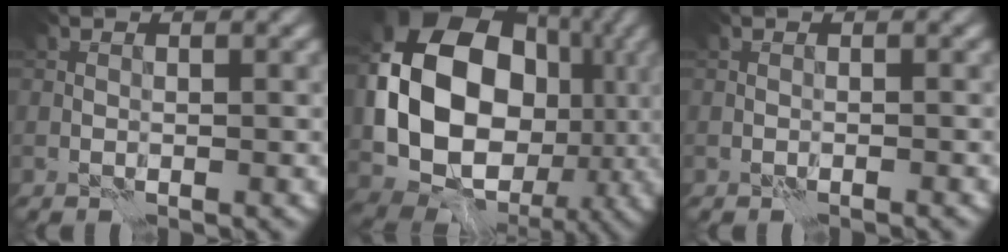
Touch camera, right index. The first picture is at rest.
{"total": 15.6, "force": [-0.4, 12.5, 9.4], "torque": [-0.169, -0.010, -0.012]}
{"total": 0.8, "force": [-0.7, -0.2, -0.4], "torque": [0.012, -0.005, -0.014]}